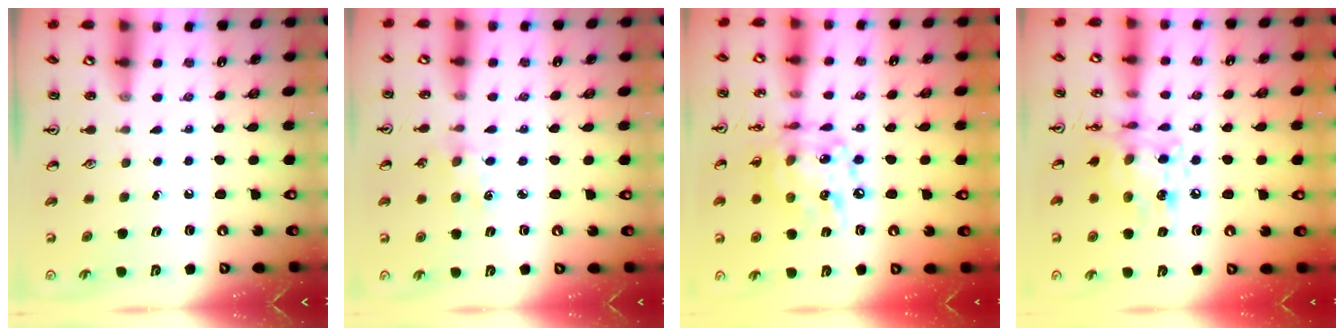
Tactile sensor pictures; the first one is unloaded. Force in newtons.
{"total": 2.9, "press": 2.9, "slide": 0.4}
{"total": 13.8, "press": 13.8, "slide": 1.2}
{"total": 12.9, "press": 12.8, "slide": 1.1}